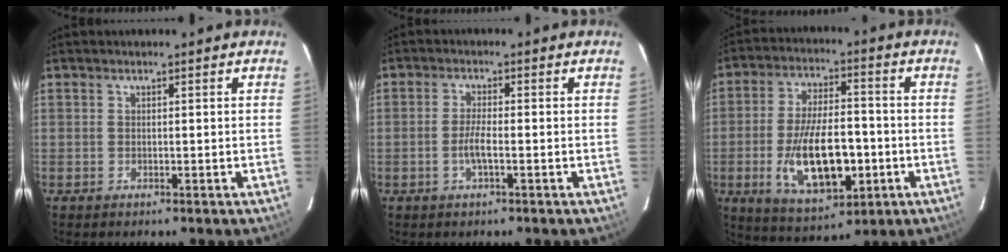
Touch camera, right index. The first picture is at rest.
{"total": 3.1, "force": [-1.1, 0.3, 2.9], "torque": [-0.058, -0.003, -0.021]}
{"total": 16.1, "force": [-4.1, 7.1, 13.9], "torque": [-0.269, -0.010, -0.053]}